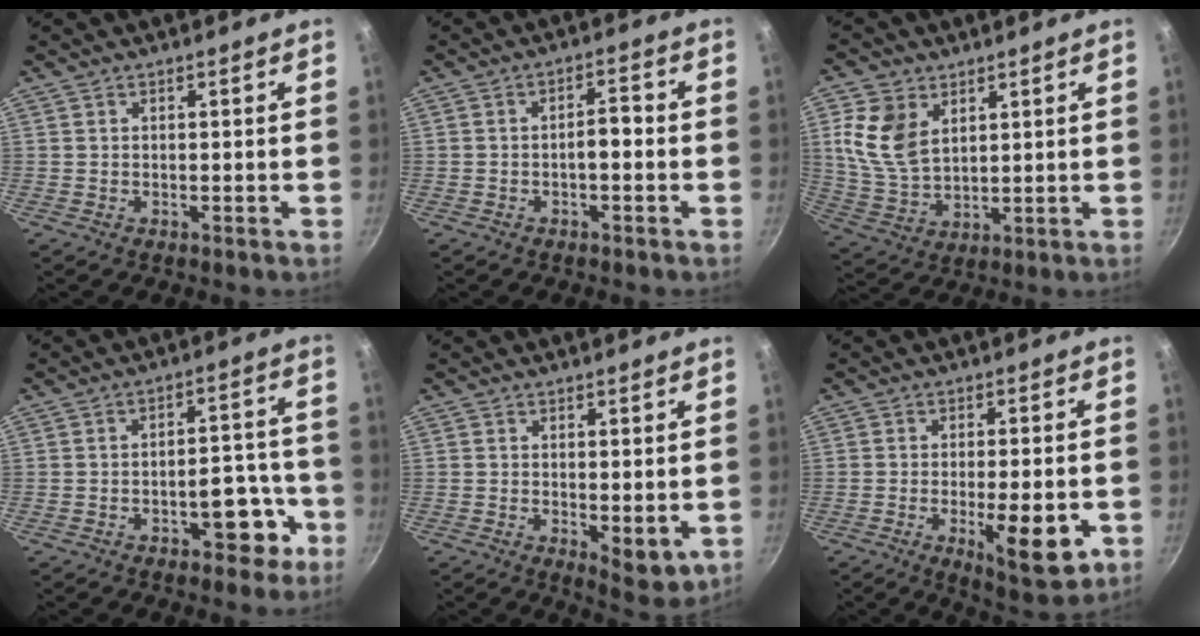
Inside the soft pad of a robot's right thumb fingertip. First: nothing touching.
{"total": 3.4, "force": [-1.1, 1.4, 2.9], "torque": [-0.038, 0.021, -0.018]}
{"total": 10.1, "force": [4.1, 6.0, 7.0], "torque": [-0.138, -0.019, 0.091]}
{"total": 9.2, "force": [-4.4, 4.9, 6.4], "torque": [-0.044, 0.047, -0.050]}
{"total": 5.9, "force": [-0.3, 2.6, 5.3], "torque": [-0.063, -0.015, 0.003]}
{"total": 11.5, "force": [-3.6, 3.6, 10.3], "torque": [-0.133, 0.000, -0.042]}